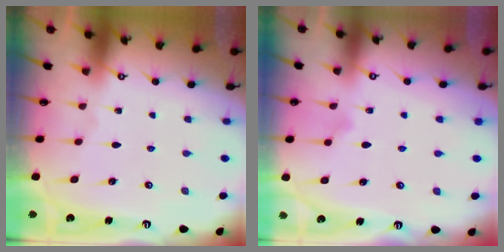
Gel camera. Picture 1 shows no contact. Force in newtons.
{"total": 6.8, "press": 6.5, "slide": 1.8}